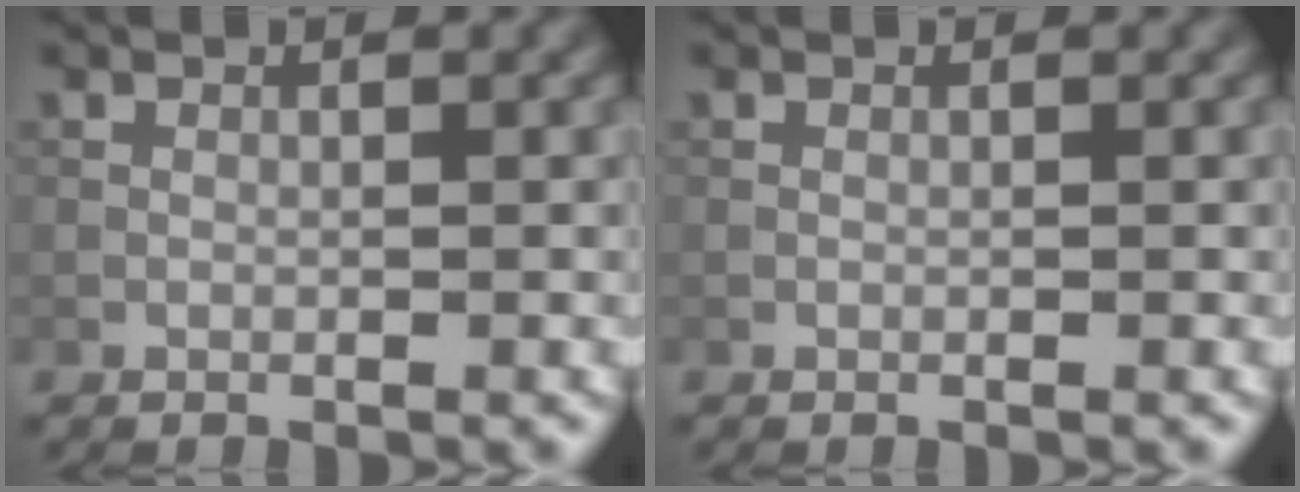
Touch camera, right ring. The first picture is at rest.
{"total": 0.0}